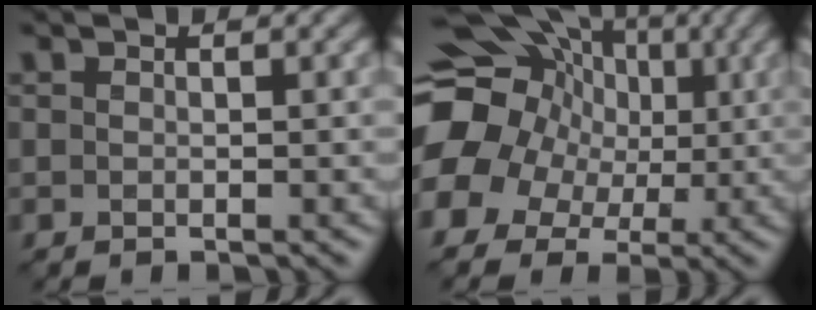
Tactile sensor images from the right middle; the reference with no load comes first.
{"total": 15.1, "force": [2.6, 12.7, 7.7], "torque": [-0.163, 0.028, 0.029]}